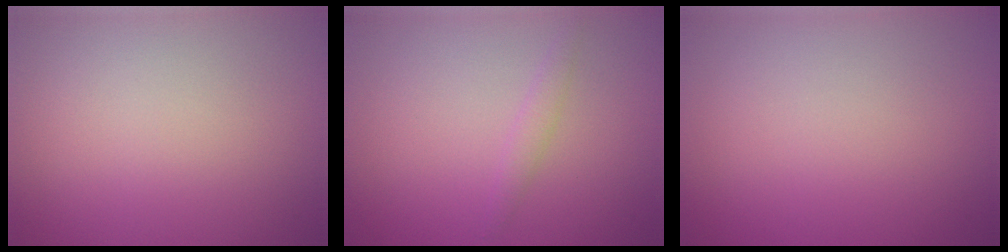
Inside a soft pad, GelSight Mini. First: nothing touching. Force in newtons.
{"total": 1.1, "press": 1.1, "slide": 0.1}
{"total": 0.0}